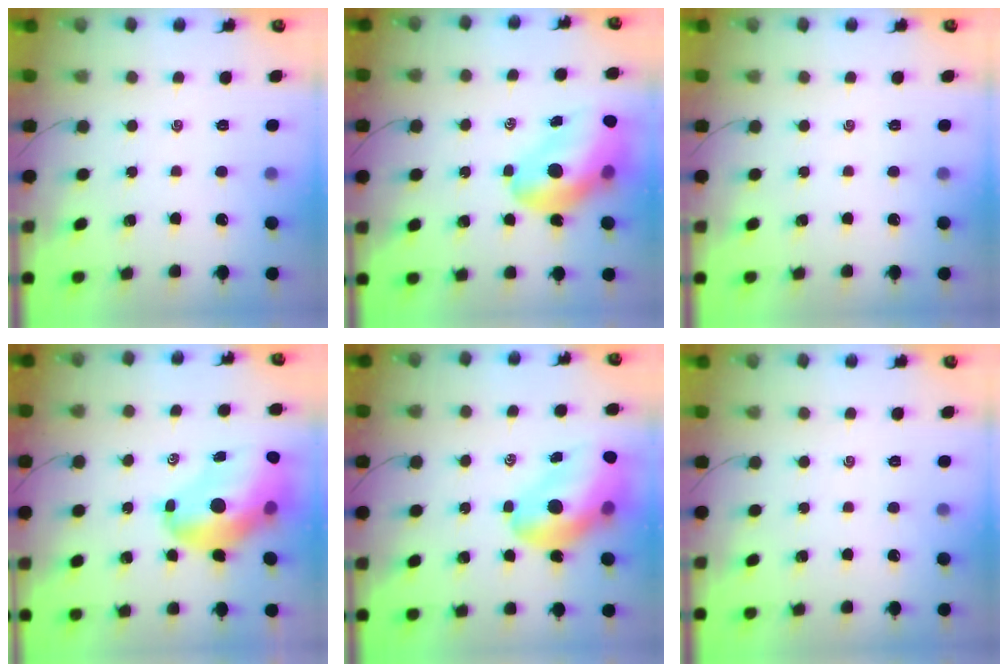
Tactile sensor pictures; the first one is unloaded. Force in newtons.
{"total": 15.4, "press": 14.7, "slide": 4.4}
{"total": 0.0}
{"total": 15.4, "press": 14.7, "slide": 4.5}
{"total": 15.4, "press": 14.7, "slide": 4.4}
{"total": 0.0}